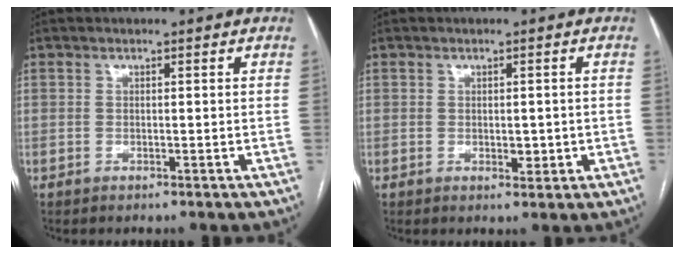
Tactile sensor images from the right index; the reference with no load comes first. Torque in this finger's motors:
{"motor_torque": [-0.12, 0.33, -0.01, 0.01]}